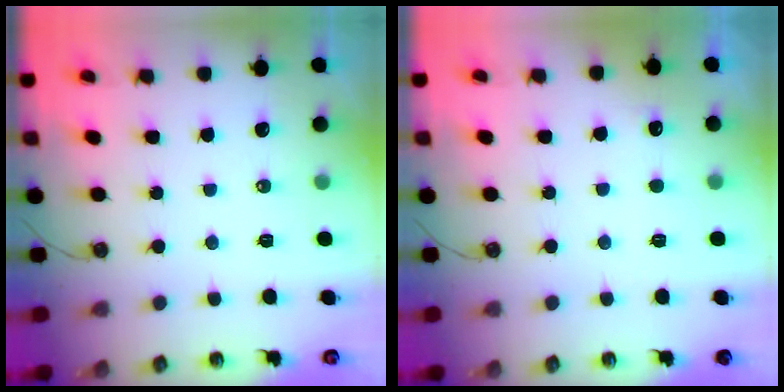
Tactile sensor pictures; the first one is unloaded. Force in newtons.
{"total": 3.7, "press": 3.5, "slide": 1.1}